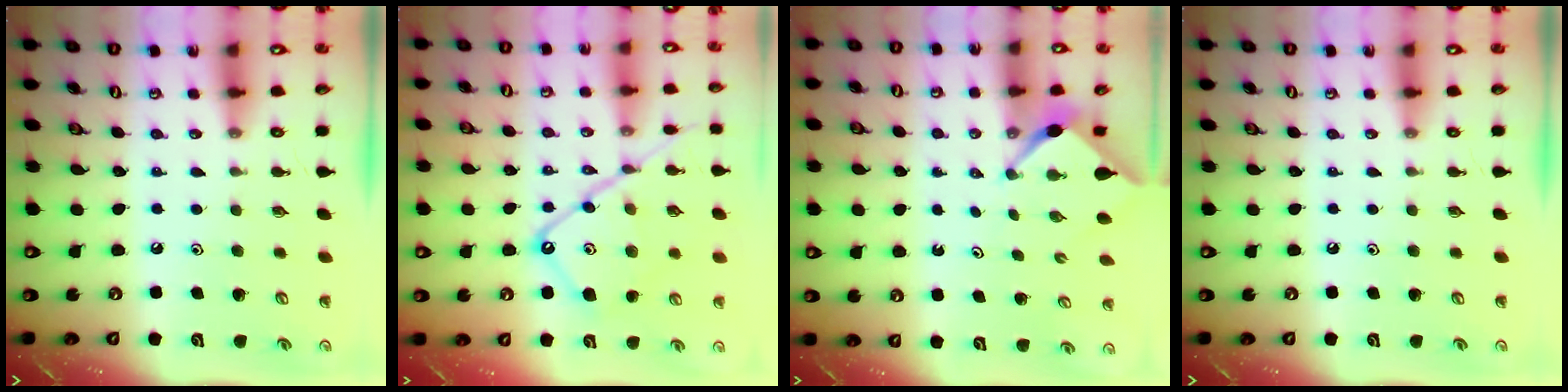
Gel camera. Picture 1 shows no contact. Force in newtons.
{"total": 15.7, "press": 15.6, "slide": 1.4}
{"total": 2.4, "press": 2.4, "slide": 0.2}
{"total": 0.0}